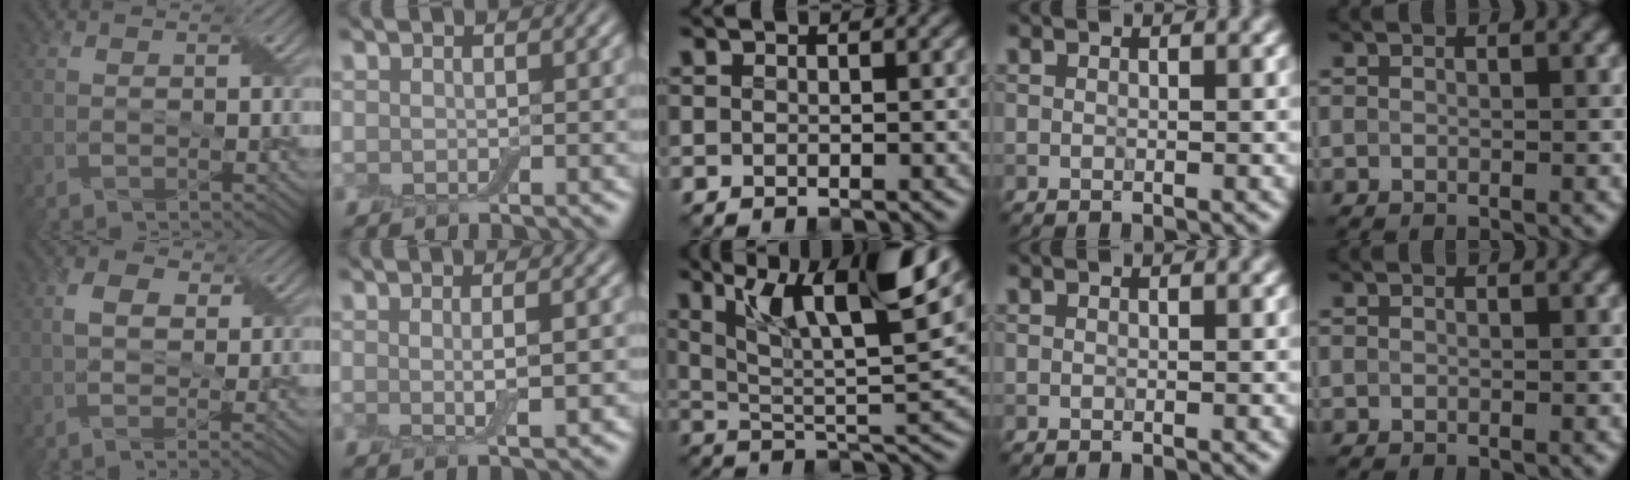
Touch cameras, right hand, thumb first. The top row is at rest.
{"thumb": {"total": 3.8, "force": [-0.4, 1.7, 3.4], "torque": [-0.054, 0.000, -0.011]}, "index": {"total": 2.7, "force": [0.0, 0.6, 2.6], "torque": [-0.046, -0.006, 0.002]}, "middle": {"total": 11.1, "force": [6.0, 3.2, 8.8], "torque": [-0.151, 0.000, 0.098]}}